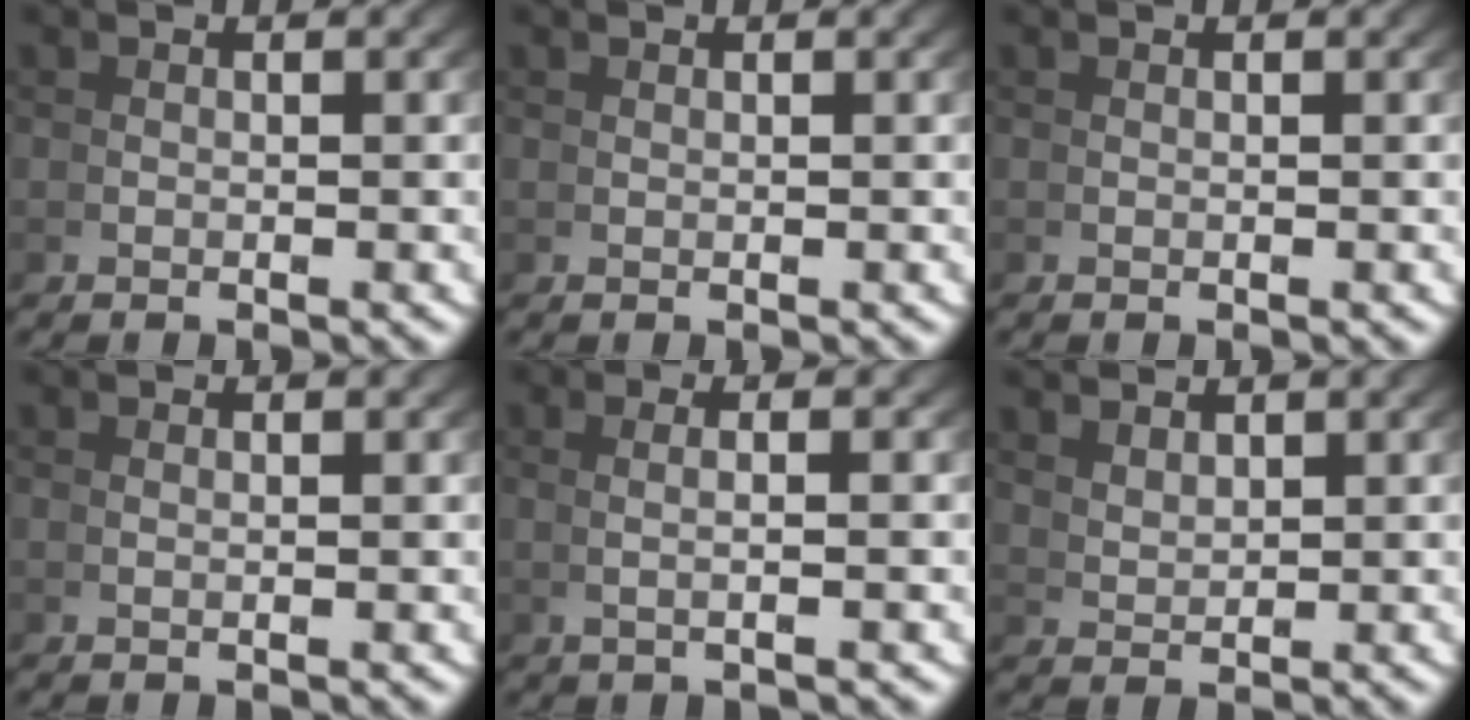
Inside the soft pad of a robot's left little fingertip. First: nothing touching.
{"total": 0.9, "force": [0.5, -0.6, -0.2], "torque": [0.007, 0.000, 0.012]}
{"total": 0.0}
{"total": 0.6, "force": [0.4, -0.5, 0.1], "torque": [-0.001, 0.000, 0.008]}
{"total": 1.8, "force": [0.4, -0.7, 1.6], "torque": [-0.029, 0.006, 0.011]}
{"total": 2.3, "force": [2.2, -0.3, 0.4], "torque": [-0.003, -0.005, 0.055]}